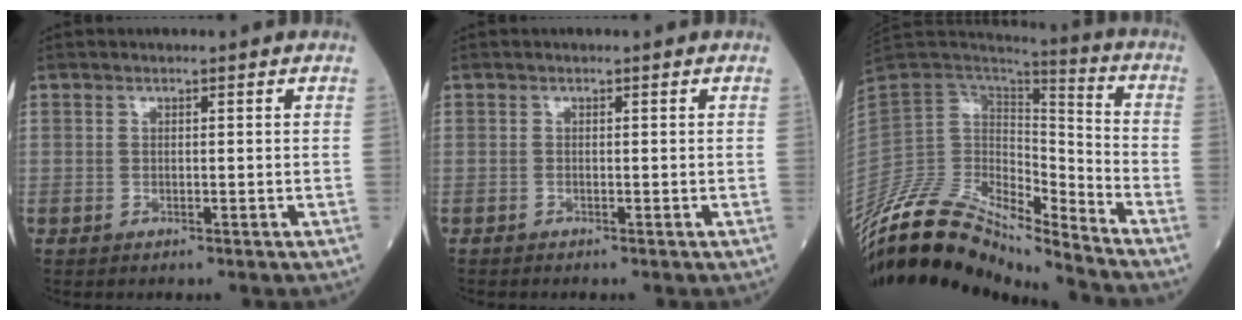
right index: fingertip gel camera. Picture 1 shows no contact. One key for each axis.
{"total": 0.0}
{"total": 17.9, "fx": -15.9, "fy": 4.1, "fz": 7.0, "tx": -0.129, "ty": 0.060, "tz": -0.289}